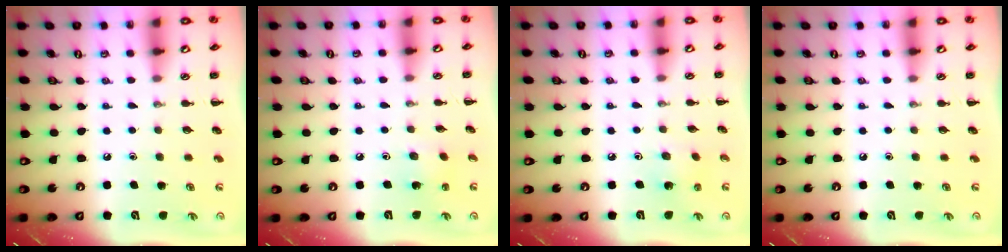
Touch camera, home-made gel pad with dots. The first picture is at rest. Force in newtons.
{"total": 2.8, "press": 2.7, "slide": 0.8}
{"total": 1.5, "press": 1.4, "slide": 0.4}
{"total": 0.0}